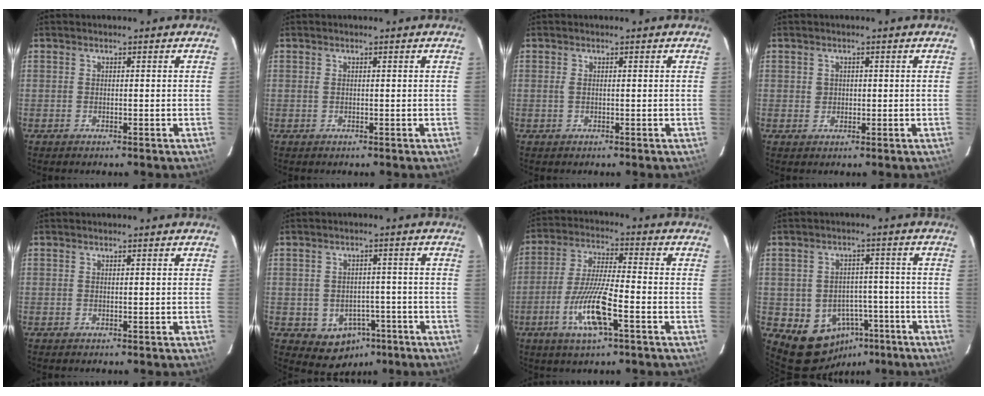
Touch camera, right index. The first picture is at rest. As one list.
[{"total": 0.0}, {"total": 0.7, "force": [0.1, 0.2, 0.7], "torque": [-0.018, -0.001, 0.000]}, {"total": 1.5, "force": [0.3, 1.4, 0.5], "torque": [-0.010, 0.000, 0.008]}, {"total": 0.0}, {"total": 6.7, "force": [-2.9, 5.5, 2.6], "torque": [-0.037, 0.009, -0.026]}, {"total": 11.1, "force": [-4.3, 1.2, 10.1], "torque": [-0.201, -0.012, -0.081]}, {"total": 10.7, "force": [-4.6, 8.7, 4.2], "torque": [-0.057, 0.025, -0.049]}]